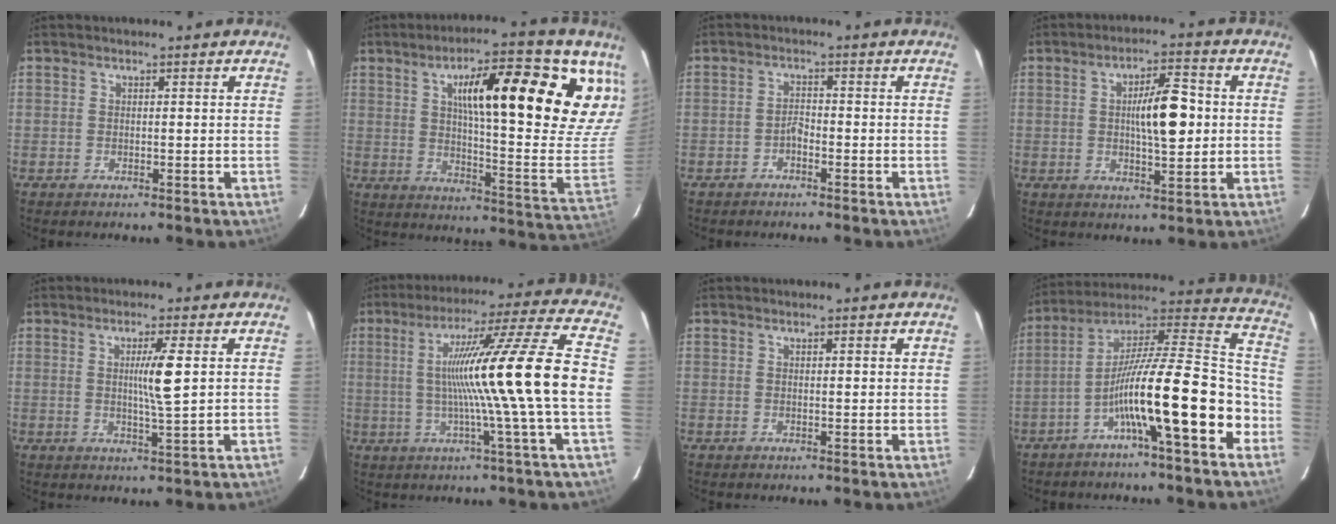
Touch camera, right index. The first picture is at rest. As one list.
[{"total": 25.1, "force": [11.2, 3.4, 22.3], "torque": [-0.265, 0.020, 0.159]}, {"total": 1.6, "force": [-1.0, 0.5, 1.1], "torque": [-0.017, 0.004, -0.020]}, {"total": 8.5, "force": [0.6, 2.1, 8.2], "torque": [-0.136, 0.011, 0.010]}, {"total": 5.2, "force": [1.0, -0.5, 5.0], "torque": [-0.088, -0.009, 0.017]}, {"total": 18.2, "force": [-0.4, -2.9, 18.0], "torque": [-0.279, 0.000, -0.018]}, {"total": 1.3, "force": [0.8, 0.2, 1.0], "torque": [-0.019, 0.002, 0.012]}, {"total": 18.2, "force": [-7.2, 1.3, 16.6], "torque": [-0.268, 0.019, -0.123]}]